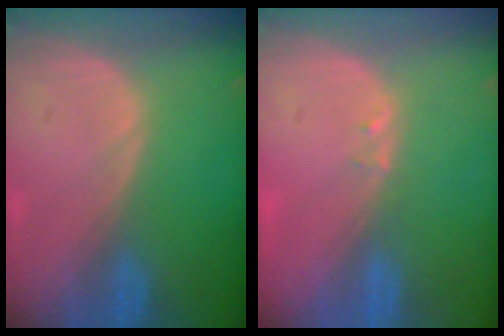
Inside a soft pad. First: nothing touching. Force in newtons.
{"total": 0.6, "press": 0.6, "slide": 0.2}